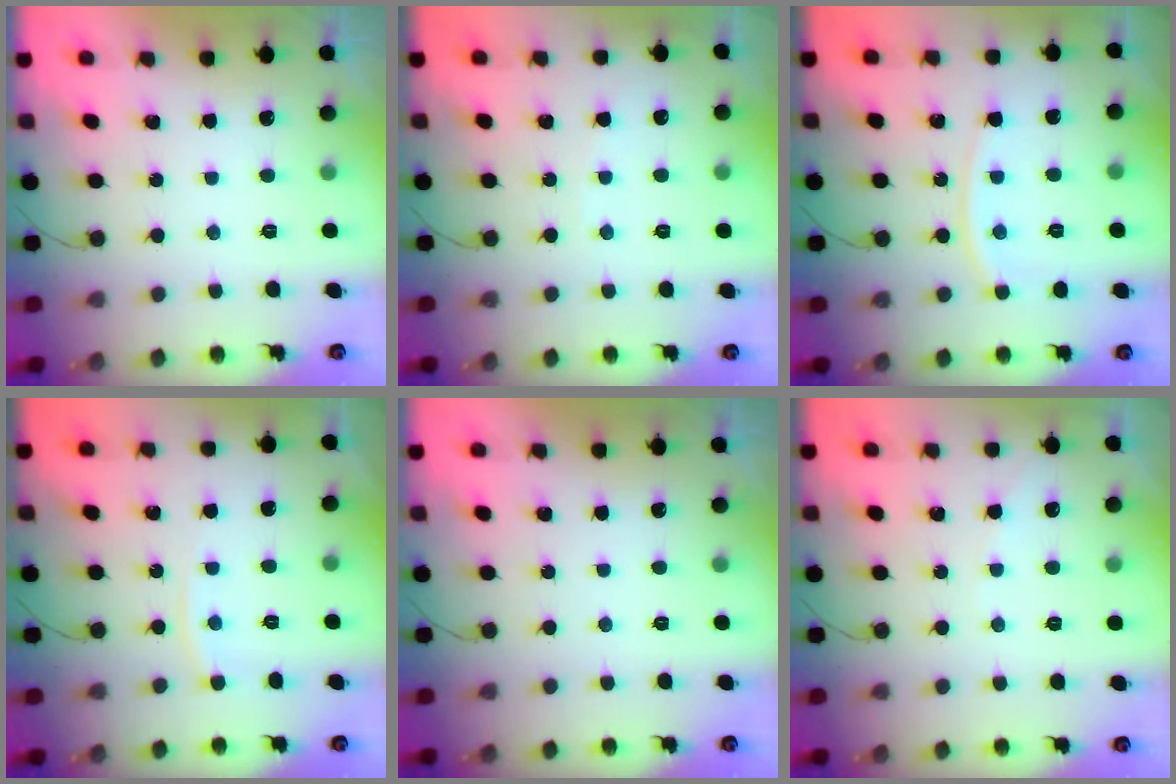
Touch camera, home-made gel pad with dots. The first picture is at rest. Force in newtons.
{"total": 2.9, "press": 2.9, "slide": 0.4}
{"total": 6.8, "press": 6.8, "slide": 0.9}
{"total": 2.5, "press": 2.5, "slide": 0.4}
{"total": 0.0}
{"total": 2.3, "press": 2.3, "slide": 0.3}